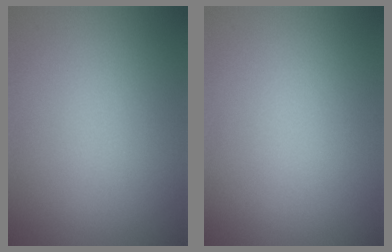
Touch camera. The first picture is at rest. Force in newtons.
{"total": 0.0}